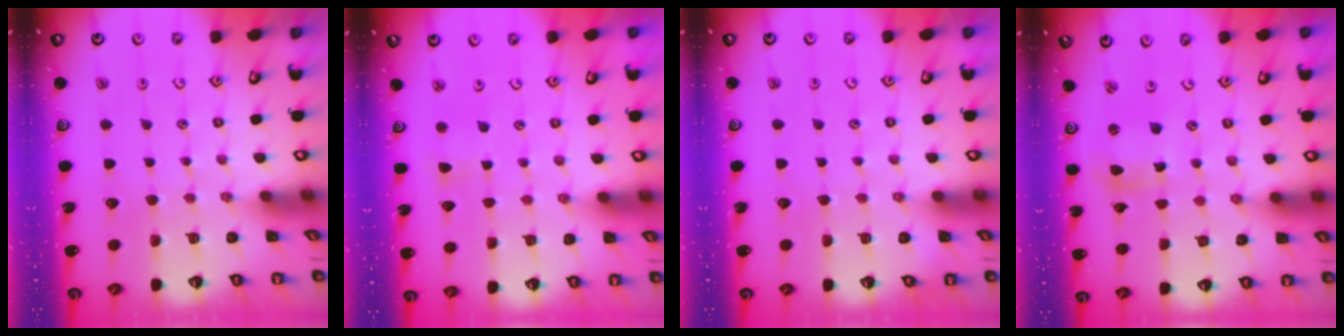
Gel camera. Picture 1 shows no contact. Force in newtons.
{"total": 2.4, "press": 2.4, "slide": 0.5}
{"total": 0.0}
{"total": 3.7, "press": 3.7, "slide": 0.4}